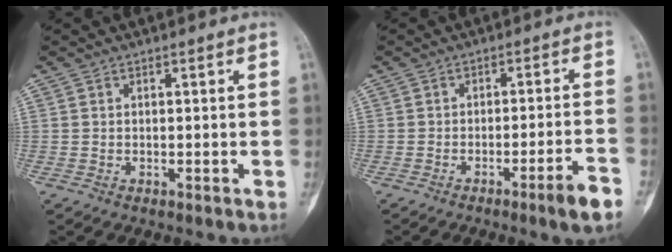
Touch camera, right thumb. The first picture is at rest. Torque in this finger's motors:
{"motor_torque": [-0.50, -0.37, 0.01, 0.32, 0.01]}